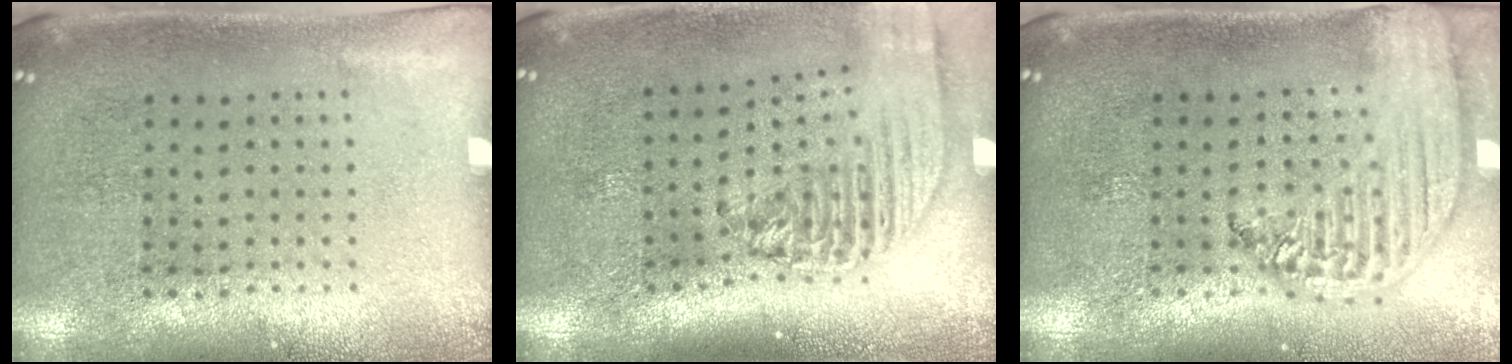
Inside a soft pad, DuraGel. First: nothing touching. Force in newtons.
{"total": 2.2, "press": 1.7, "slide": 1.4}
{"total": 2.4, "press": 2.1, "slide": 1.2}